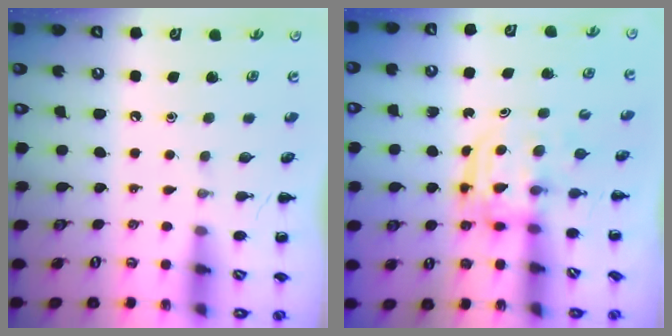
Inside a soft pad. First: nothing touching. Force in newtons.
{"total": 3.1, "press": 3.1, "slide": 0.2}